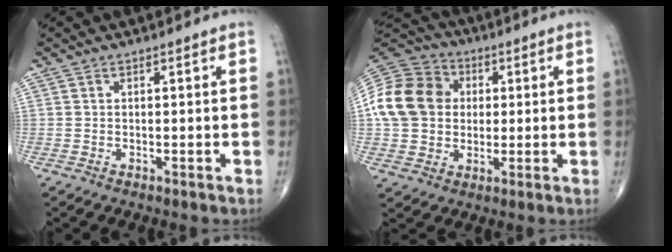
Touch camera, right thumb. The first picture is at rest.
{"total": 17.0, "force": [1.9, 14.0, 9.4], "torque": [-0.174, 0.027, 0.032]}